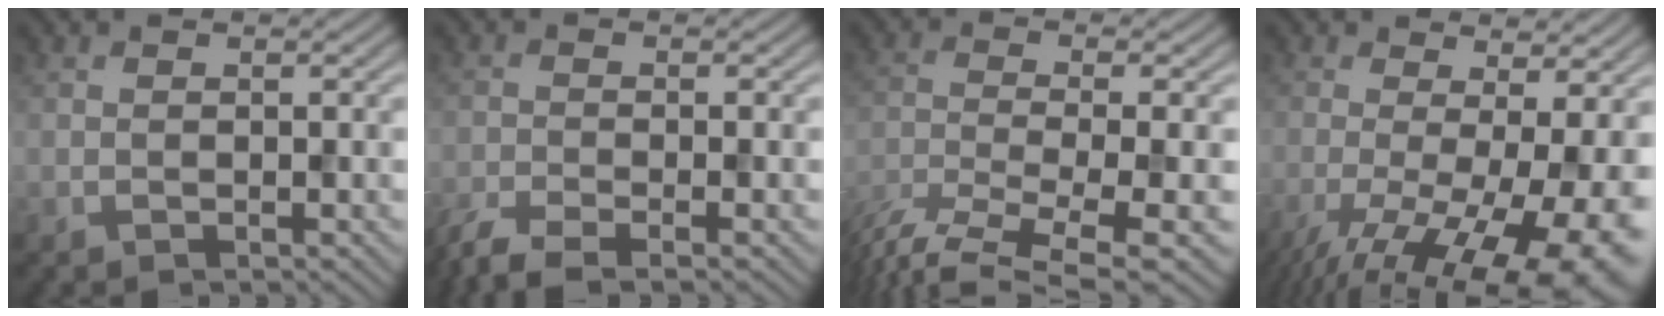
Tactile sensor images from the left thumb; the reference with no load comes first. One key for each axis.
{"total": 4.4, "fx": -3.5, "fy": 0.8, "fz": 2.6, "tx": -0.047, "ty": -0.011, "tz": -0.076}
{"total": 9.0, "fx": -6.6, "fy": 2.0, "fz": 5.7, "tx": -0.120, "ty": -0.022, "tz": -0.117}
{"total": 15.6, "fx": -5.8, "fy": 5.0, "fz": 13.6, "tx": -0.224, "ty": -0.028, "tz": -0.071}